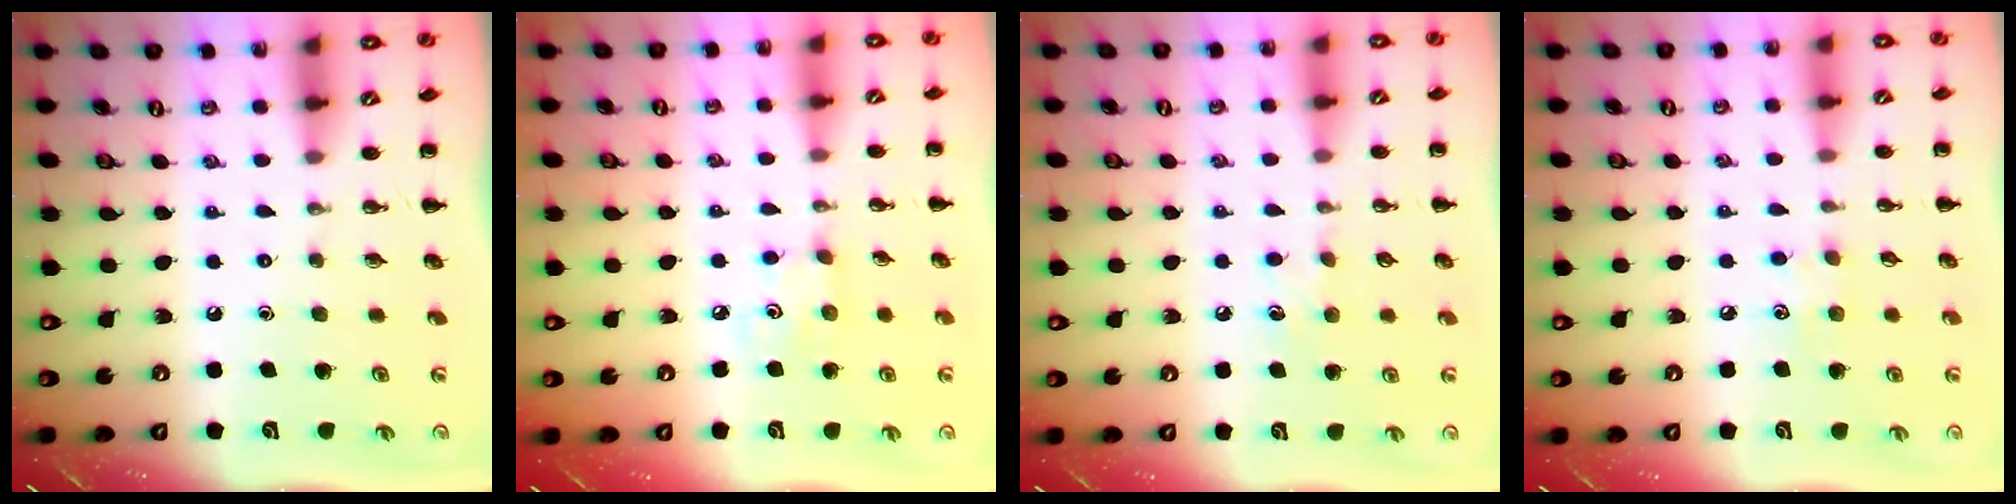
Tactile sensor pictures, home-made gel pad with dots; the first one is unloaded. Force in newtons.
{"total": 3.1, "press": 3.0, "slide": 0.7}
{"total": 4.8, "press": 4.6, "slide": 1.3}
{"total": 5.7, "press": 5.5, "slide": 1.4}